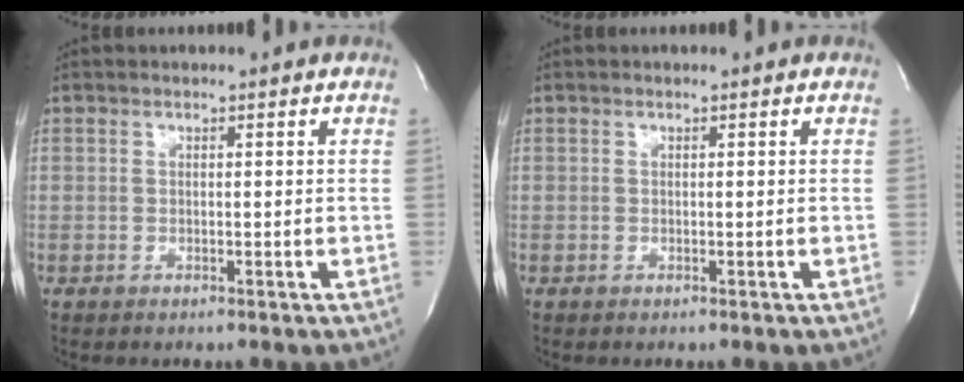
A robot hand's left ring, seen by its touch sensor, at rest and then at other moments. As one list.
[{"total": 0.0}]